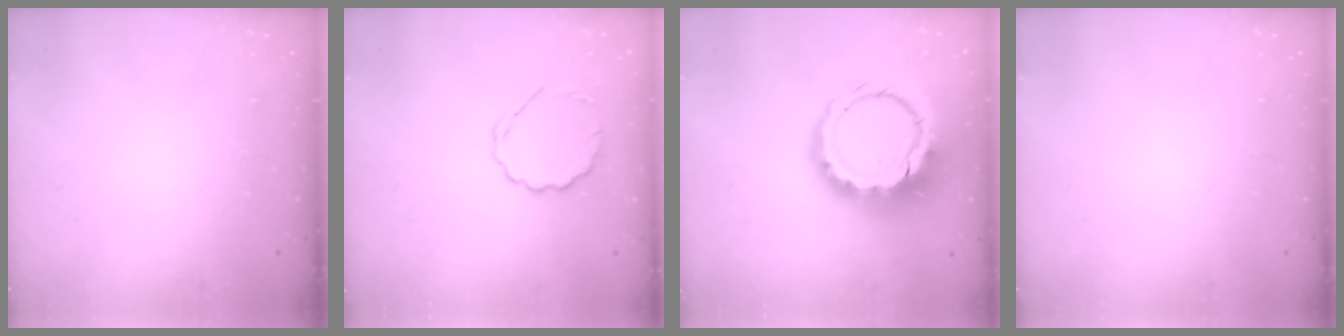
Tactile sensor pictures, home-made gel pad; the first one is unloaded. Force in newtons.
{"total": 7.4, "press": 7.1, "slide": 2.0}
{"total": 17.6, "press": 17.2, "slide": 3.5}
{"total": 0.0}